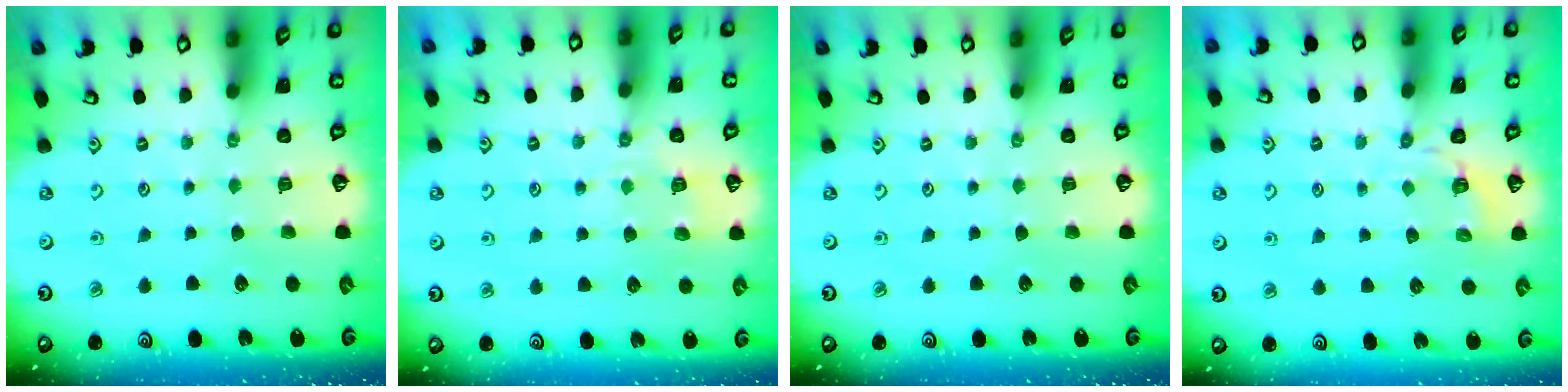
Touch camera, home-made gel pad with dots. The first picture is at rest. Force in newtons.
{"total": 5.2, "press": 5.1, "slide": 1.0}
{"total": 0.0}
{"total": 3.1, "press": 2.1, "slide": 2.3}